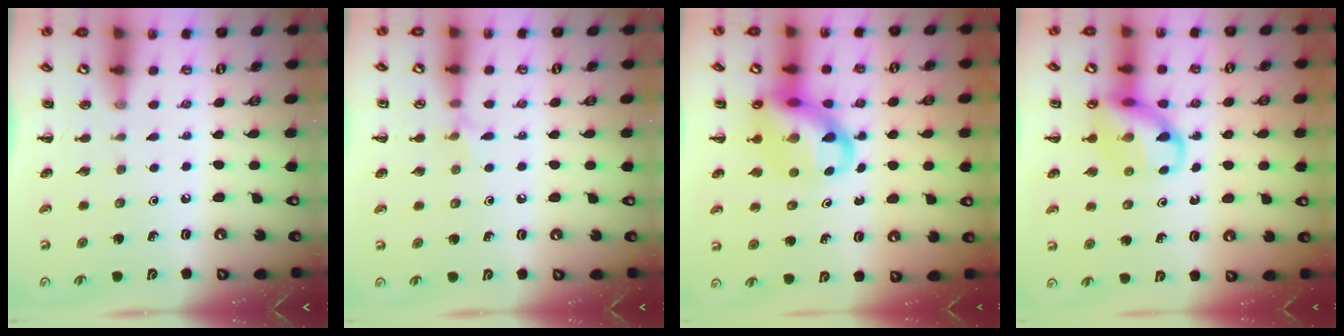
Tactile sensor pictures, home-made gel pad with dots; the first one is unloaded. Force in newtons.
{"total": 4.5, "press": 4.2, "slide": 1.5}
{"total": 12.3, "press": 11.9, "slide": 3.1}
{"total": 12.7, "press": 12.5, "slide": 1.8}